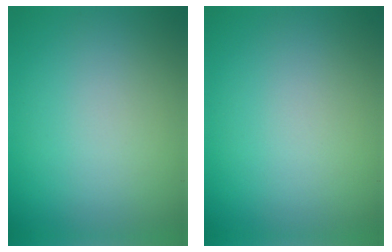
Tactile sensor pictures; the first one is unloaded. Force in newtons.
{"total": 0.0}